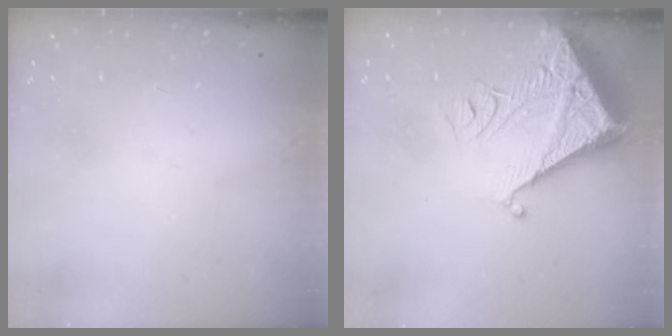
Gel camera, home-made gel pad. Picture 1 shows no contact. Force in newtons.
{"total": 7.4, "press": 7.3, "slide": 0.8}